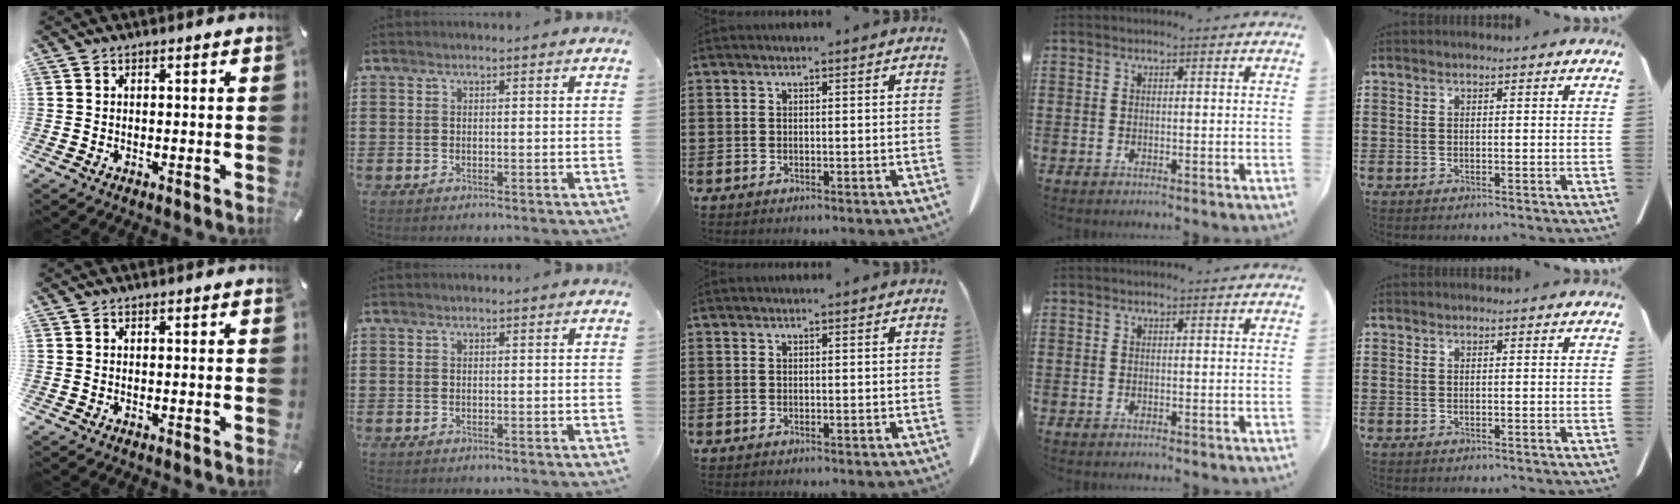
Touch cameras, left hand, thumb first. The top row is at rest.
{}